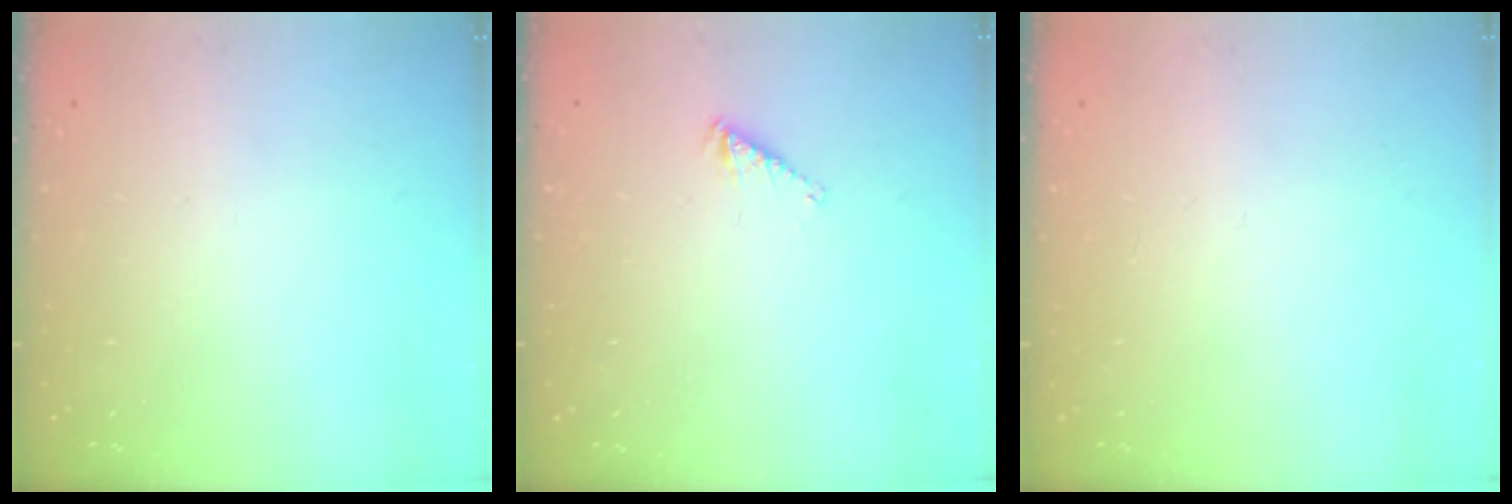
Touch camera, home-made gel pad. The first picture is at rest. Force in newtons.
{"total": 2.6, "press": 2.6, "slide": 0.4}
{"total": 0.0}